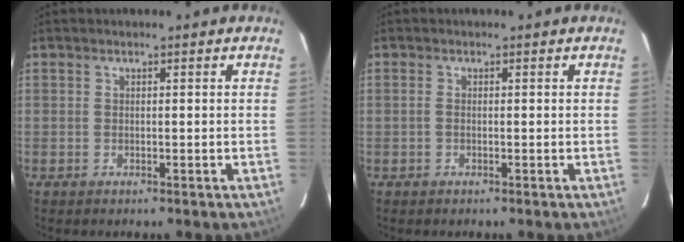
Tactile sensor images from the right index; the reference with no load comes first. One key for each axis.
{"total": 0.5, "fx": -0.1, "fy": 0.3, "fz": 0.4, "tx": -0.008, "ty": 0.003, "tz": -0.003}